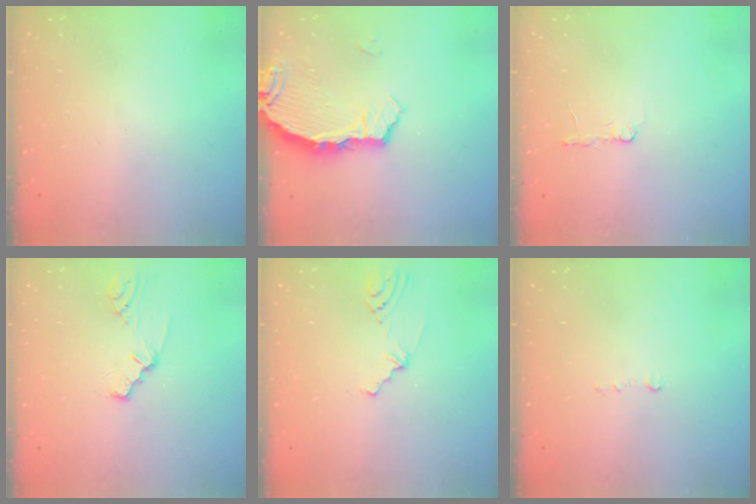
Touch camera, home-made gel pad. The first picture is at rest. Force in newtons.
{"total": 3.7, "press": 3.7, "slide": 0.2}
{"total": 2.7, "press": 2.7, "slide": 0.4}
{"total": 1.2, "press": 1.2, "slide": 0.2}
{"total": 2.3, "press": 1.8, "slide": 1.5}
{"total": 4.5, "press": 4.2, "slide": 1.7}